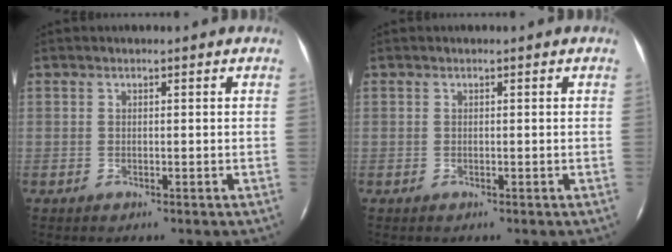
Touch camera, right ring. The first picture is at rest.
{"total": 0.0}